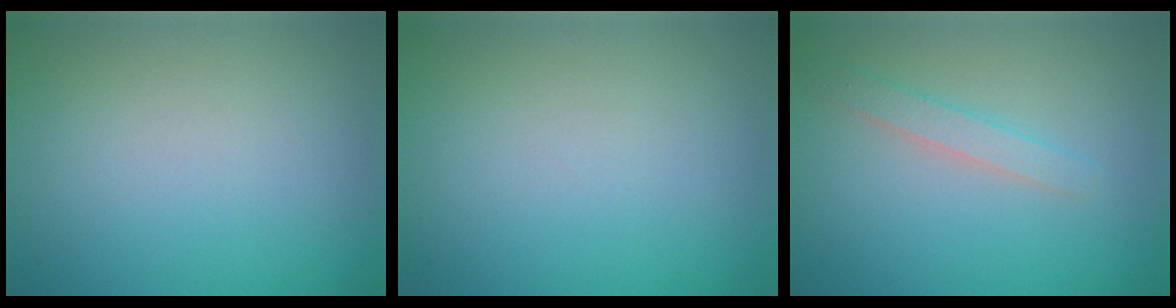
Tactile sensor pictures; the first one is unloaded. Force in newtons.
{"total": 0.0}
{"total": 1.8, "press": 1.8, "slide": 0.0}